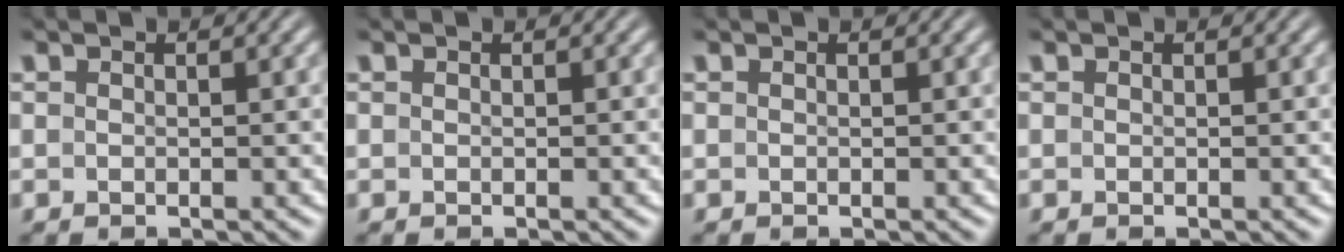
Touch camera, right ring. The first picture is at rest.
{"total": 0.0}
{"total": 1.3, "force": [-0.3, -1.2, -0.4], "torque": [0.015, -0.011, 0.006]}
{"total": 0.0}